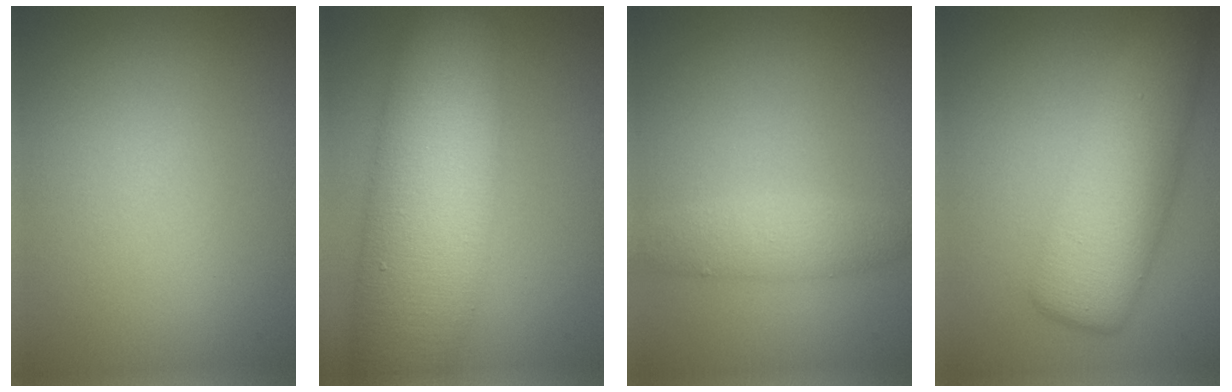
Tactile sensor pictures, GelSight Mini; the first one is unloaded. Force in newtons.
{"total": 12.2, "press": 12.2, "slide": 0.7}
{"total": 2.4, "press": 2.4, "slide": 0.2}
{"total": 6.9, "press": 6.9, "slide": 0.1}